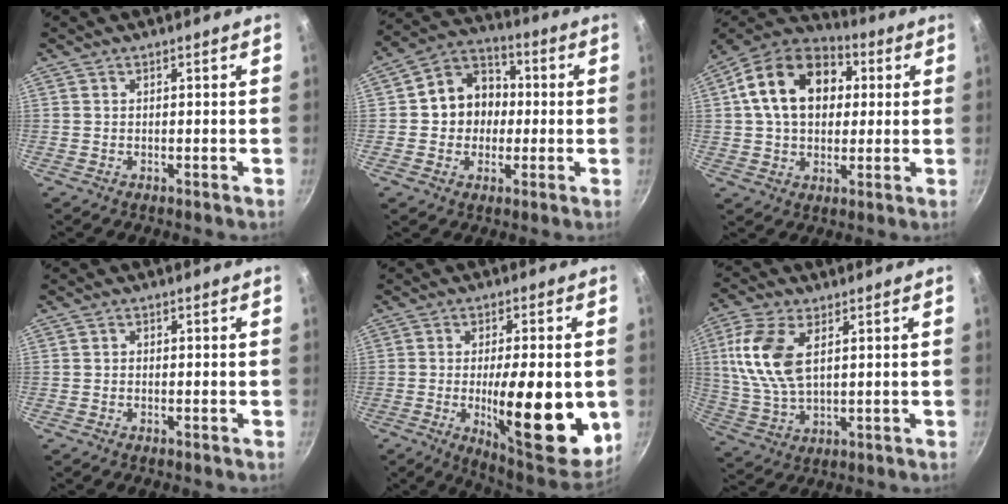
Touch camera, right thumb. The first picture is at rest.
{"total": 11.3, "force": [0.0, 9.9, 5.5], "torque": [-0.044, 0.026, -0.016]}
{"total": 18.9, "force": [4.0, 13.6, 12.5], "torque": [-0.192, 0.025, 0.053]}
{"total": 0.5, "force": [-0.2, 0.5, 0.1], "torque": [0.001, 0.003, -0.004]}
{"total": 19.7, "force": [-3.0, 6.2, 18.4], "torque": [-0.245, -0.011, -0.036]}
{"total": 12.7, "force": [3.4, 6.7, 10.2], "torque": [-0.209, -0.001, 0.071]}